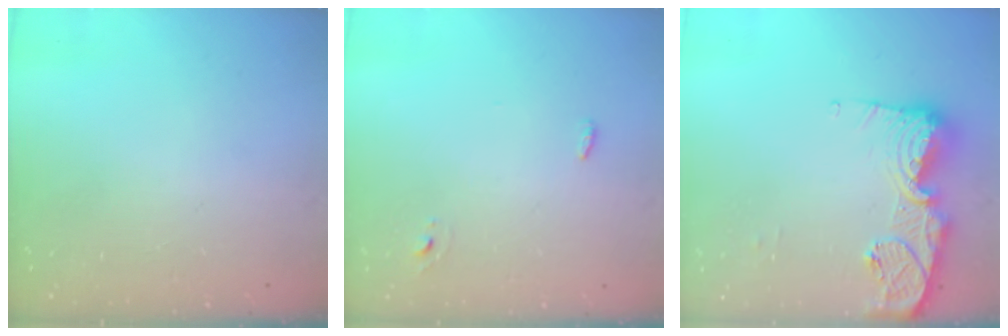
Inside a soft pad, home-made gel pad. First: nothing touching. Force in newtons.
{"total": 3.1, "press": 2.8, "slide": 1.2}
{"total": 14.0, "press": 13.9, "slide": 1.5}